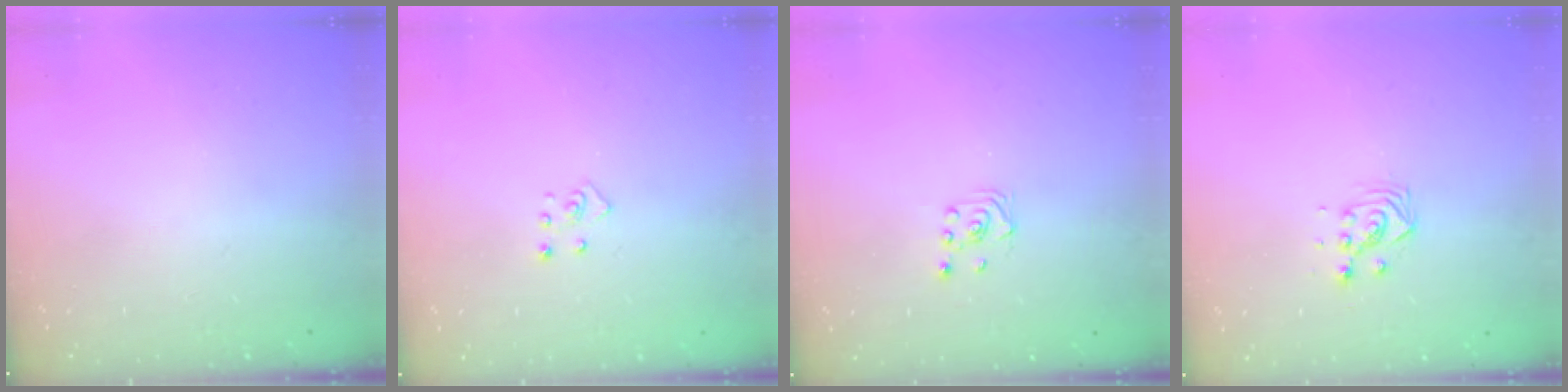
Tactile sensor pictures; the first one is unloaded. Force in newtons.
{"total": 2.8, "press": 2.8, "slide": 0.3}
{"total": 1.6, "press": 1.4, "slide": 0.9}
{"total": 3.2, "press": 3.2, "slide": 0.5}